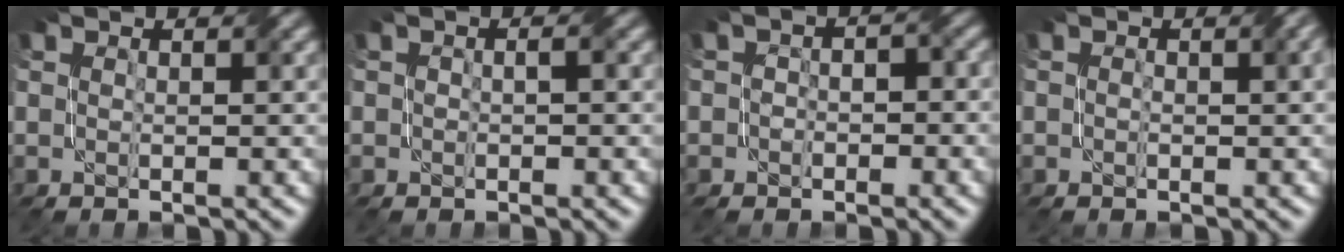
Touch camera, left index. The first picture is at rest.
{"total": 0.9, "force": [-0.5, 0.4, 0.6], "torque": [-0.014, 0.000, -0.010]}
{"total": 2.4, "force": [-1.1, 1.8, 1.1], "torque": [0.000, 0.006, -0.019]}
{"total": 1.9, "force": [-0.1, 0.8, 1.7], "torque": [-0.024, -0.001, -0.001]}